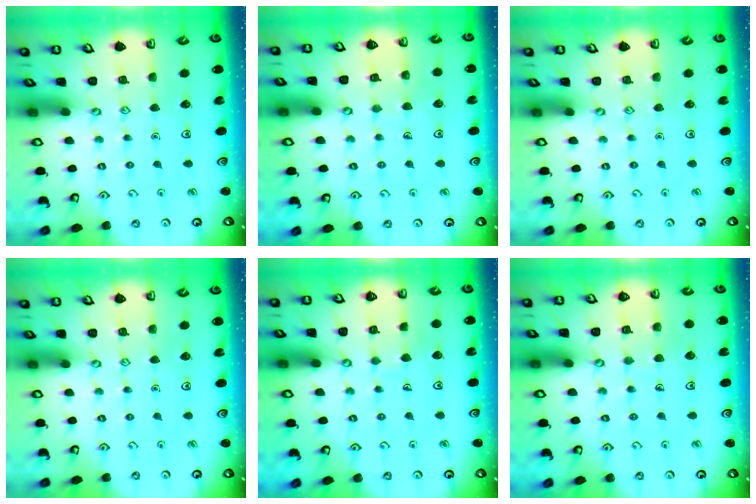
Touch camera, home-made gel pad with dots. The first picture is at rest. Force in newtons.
{"total": 4.5, "press": 4.5, "slide": 0.3}
{"total": 0.0}
{"total": 0.0}
{"total": 3.6, "press": 3.6, "slide": 0.2}
{"total": 5.3, "press": 5.2, "slide": 0.4}